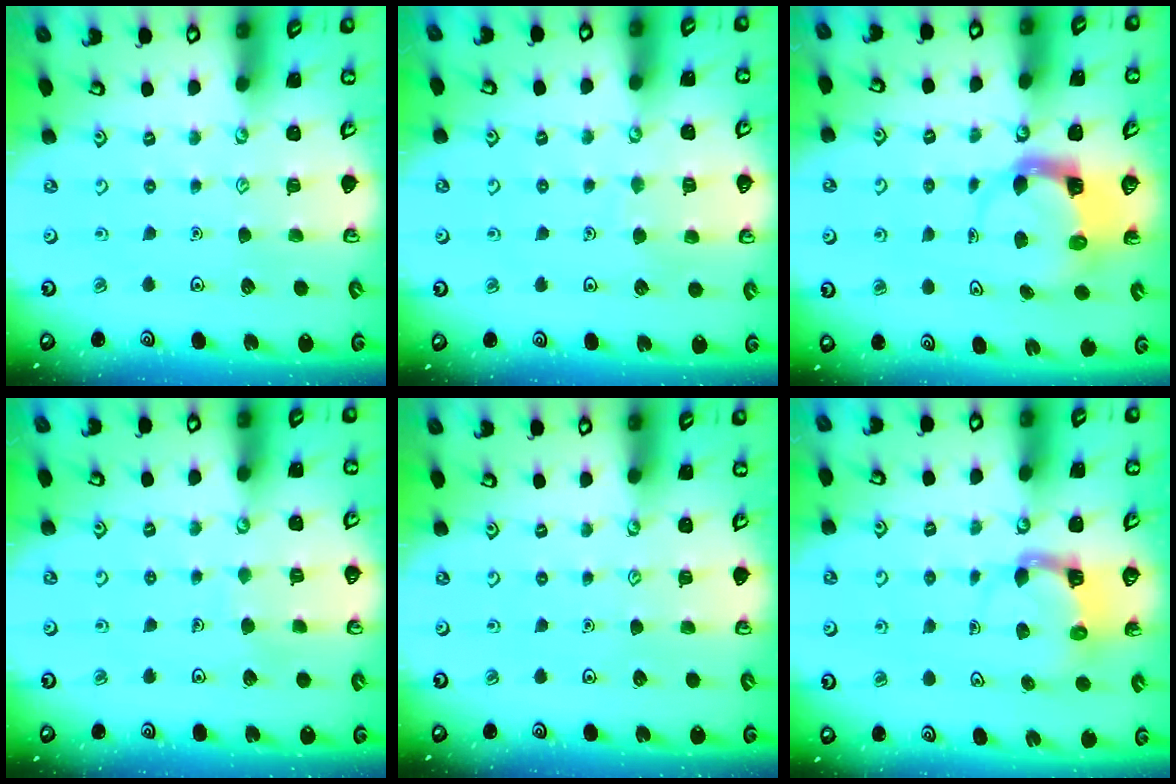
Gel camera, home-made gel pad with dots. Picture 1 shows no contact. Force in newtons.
{"total": 3.5, "press": 3.5, "slide": 0.2}
{"total": 3.7, "press": 3.6, "slide": 0.5}
{"total": 2.2, "press": 2.2, "slide": 0.1}
{"total": 0.0}
{"total": 4.4, "press": 4.4, "slide": 0.3}